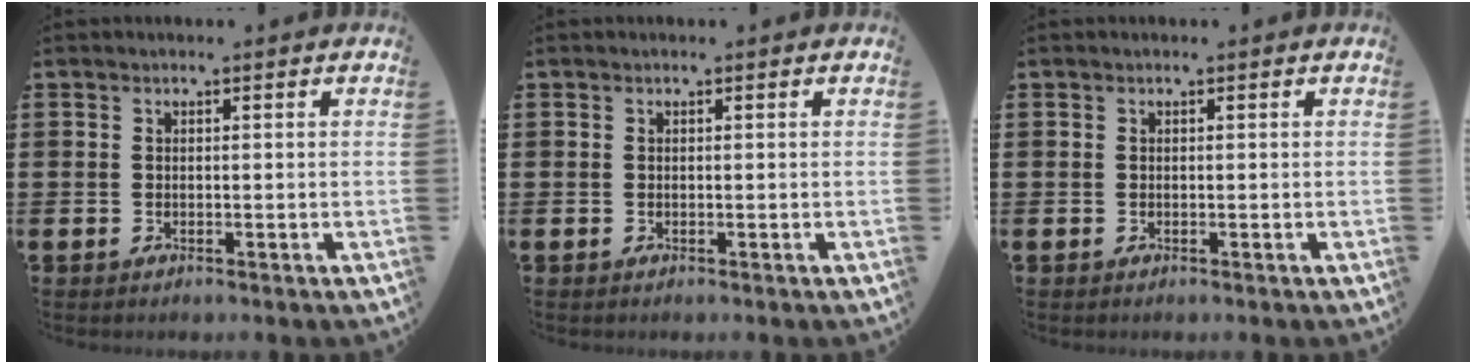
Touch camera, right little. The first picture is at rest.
{"total": 0.0}
{"total": 0.0}